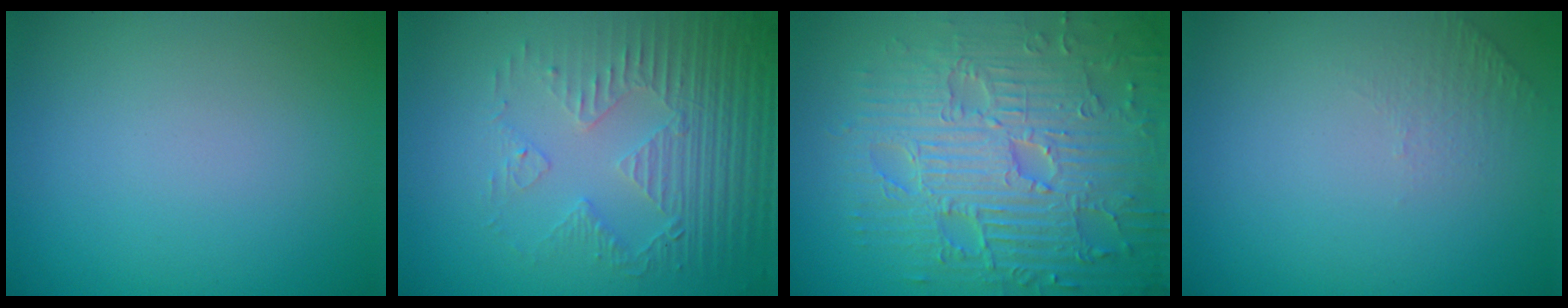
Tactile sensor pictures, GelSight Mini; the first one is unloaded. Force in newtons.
{"total": 5.2, "press": 3.5, "slide": 3.9}
{"total": 9.5, "press": 6.9, "slide": 6.6}
{"total": 1.0, "press": 0.5, "slide": 0.9}